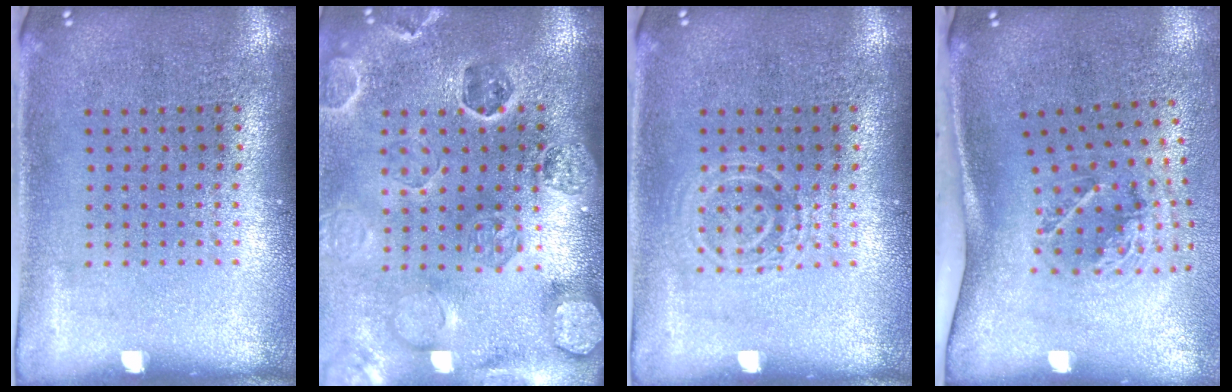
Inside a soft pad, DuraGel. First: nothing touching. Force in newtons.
{"total": 2.6, "press": 2.6, "slide": 0.3}
{"total": 1.6, "press": 1.5, "slide": 0.4}
{"total": 2.0, "press": 1.3, "slide": 1.6}